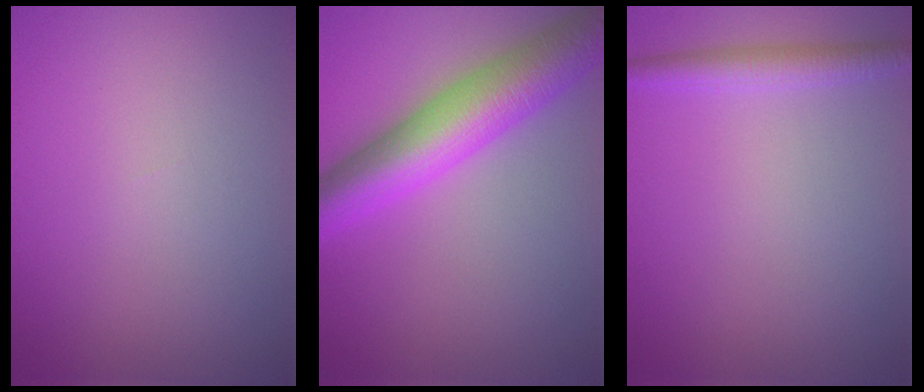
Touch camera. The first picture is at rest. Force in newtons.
{"total": 8.1, "press": 8.1, "slide": 0.1}
{"total": 2.2, "press": 2.2, "slide": 0.1}